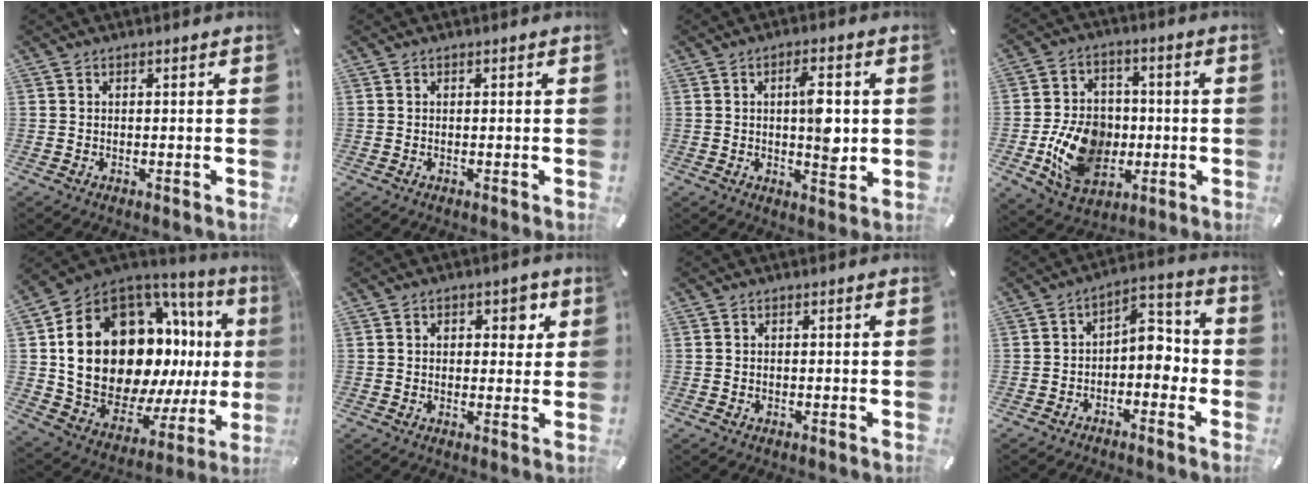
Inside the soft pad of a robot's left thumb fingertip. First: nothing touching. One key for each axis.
{"total": 0.0}
{"total": 8.5, "fx": 0.8, "fy": 3.4, "fz": 7.7, "tx": -0.123, "ty": -0.009, "tz": 0.005}
{"total": 14.8, "fx": -3.0, "fy": 11.5, "fz": 8.8, "tx": -0.177, "ty": 0.011, "tz": -0.051}
{"total": 25.7, "fx": 6.0, "fy": 17.6, "fz": 17.7, "tx": -0.325, "ty": -0.078, "tz": 0.144}
{"total": 4.7, "fx": 1.6, "fy": 3.2, "fz": 3.1, "tx": -0.027, "ty": -0.004, "tz": 0.016}
{"total": 0.0}
{"total": 7.6, "fx": -1.2, "fy": 4.9, "fz": 5.6, "tx": -0.069, "ty": 0.003, "tz": -0.027}